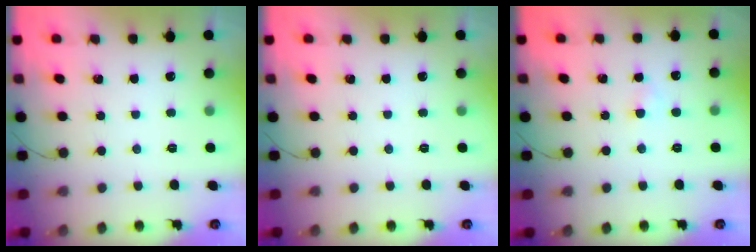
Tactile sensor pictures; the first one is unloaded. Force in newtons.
{"total": 0.0}
{"total": 1.8, "press": 1.6, "slide": 0.8}